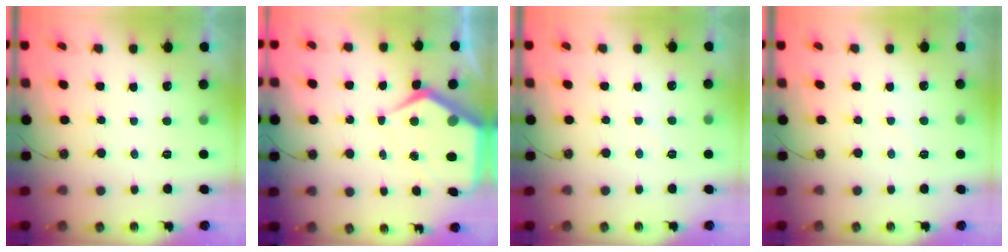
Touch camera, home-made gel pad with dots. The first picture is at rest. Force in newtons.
{"total": 10.3, "press": 10.2, "slide": 1.0}
{"total": 2.8, "press": 2.8, "slide": 0.5}
{"total": 2.6, "press": 2.6, "slide": 0.3}